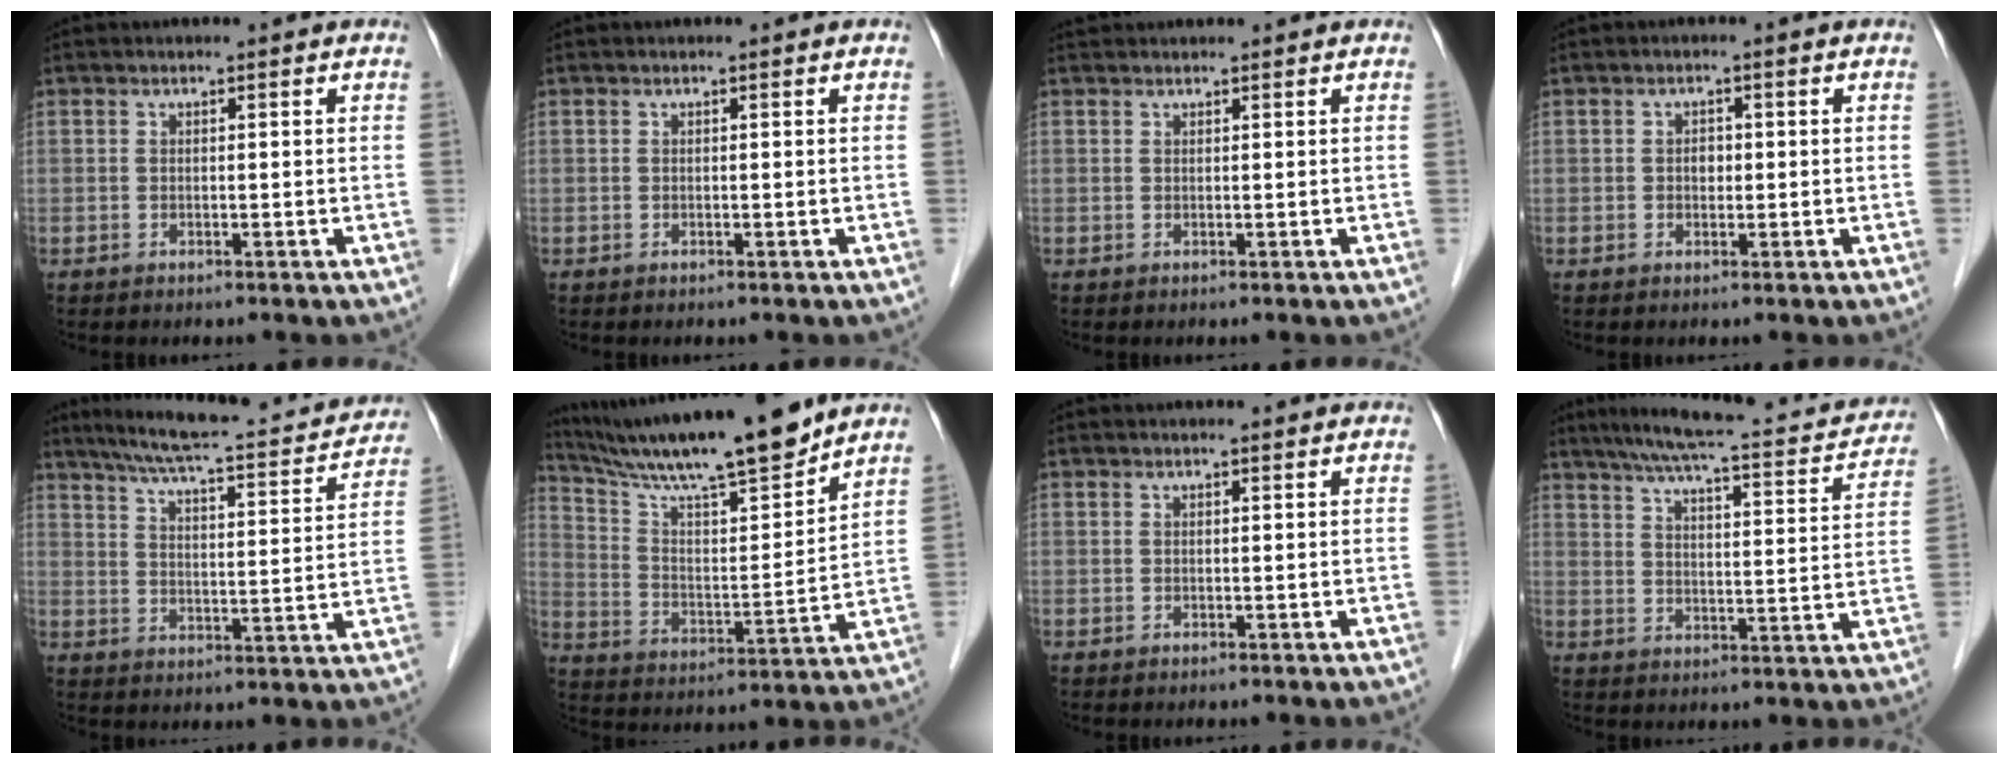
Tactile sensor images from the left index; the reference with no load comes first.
{"total": 0.0}
{"total": 1.5, "force": [1.4, 0.2, 0.4], "torque": [-0.007, 0.025, 0.026]}
{"total": 1.4, "force": [-0.6, 0.9, 0.9], "torque": [-0.013, -0.002, -0.010]}
{"total": 19.7, "force": [17.5, 2.8, 8.7], "torque": [-0.133, -0.003, 0.228]}
{"total": 17.7, "force": [15.4, 0.4, 8.9], "torque": [-0.157, -0.004, 0.260]}
{"total": 1.6, "force": [1.5, 0.0, 0.6], "torque": [-0.008, 0.008, 0.017]}
{"total": 19.8, "force": [16.6, 3.7, 10.1], "torque": [-0.148, 0.012, 0.208]}